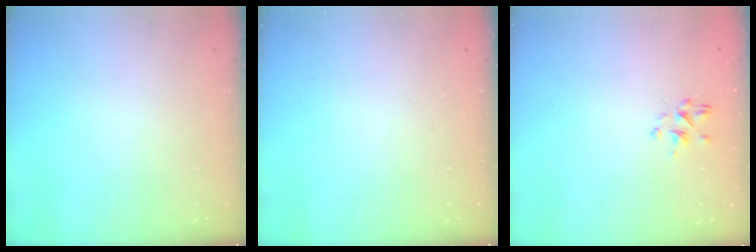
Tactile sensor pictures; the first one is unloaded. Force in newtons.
{"total": 0.0}
{"total": 2.2, "press": 2.0, "slide": 0.9}